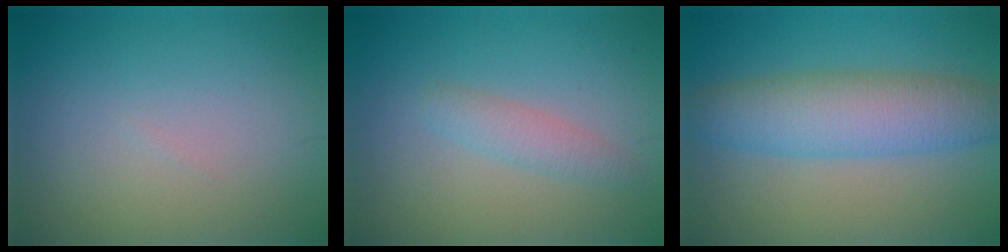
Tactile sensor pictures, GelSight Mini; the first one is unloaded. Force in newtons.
{"total": 1.9, "press": 1.9, "slide": 0.1}
{"total": 6.5, "press": 6.5, "slide": 0.1}